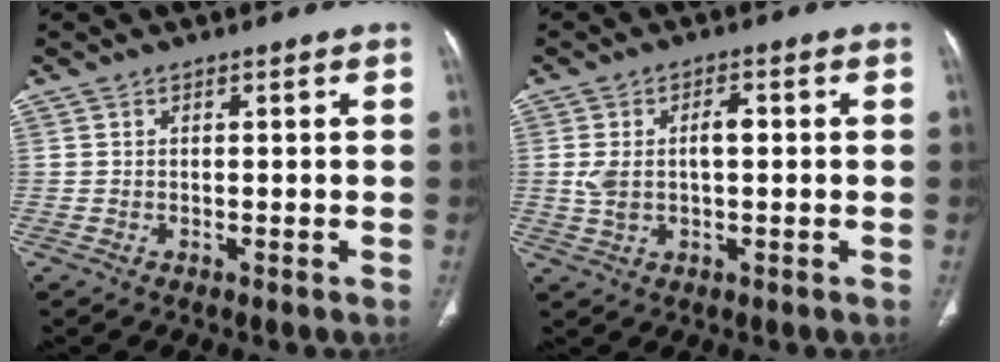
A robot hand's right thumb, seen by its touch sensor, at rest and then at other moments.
{"total": 6.0, "force": [0.4, 3.1, 5.1], "torque": [-0.107, 0.019, 0.009]}